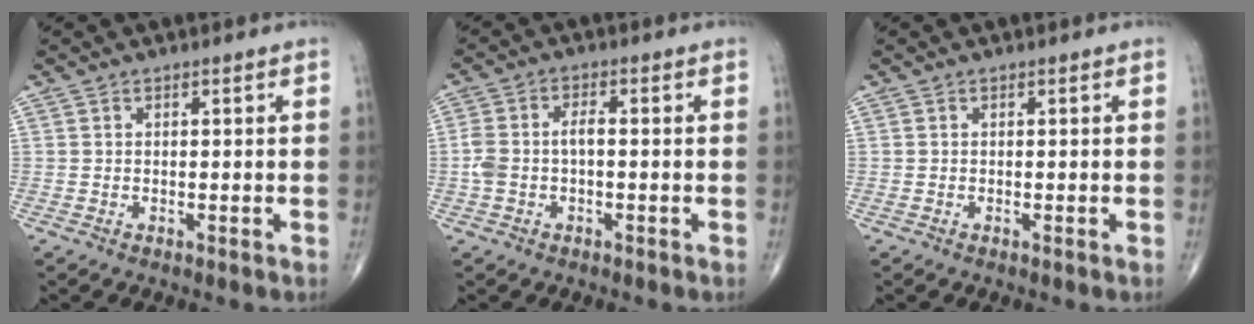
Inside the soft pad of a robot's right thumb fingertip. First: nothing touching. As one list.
[{"total": 4.9, "force": [-0.7, 2.6, 4.1], "torque": [-0.102, 0.021, -0.014]}, {"total": 0.0}]